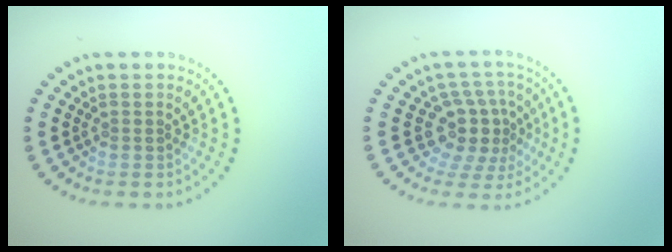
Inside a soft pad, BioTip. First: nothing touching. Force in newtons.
{"total": 4.0, "press": 3.3, "slide": 2.3}